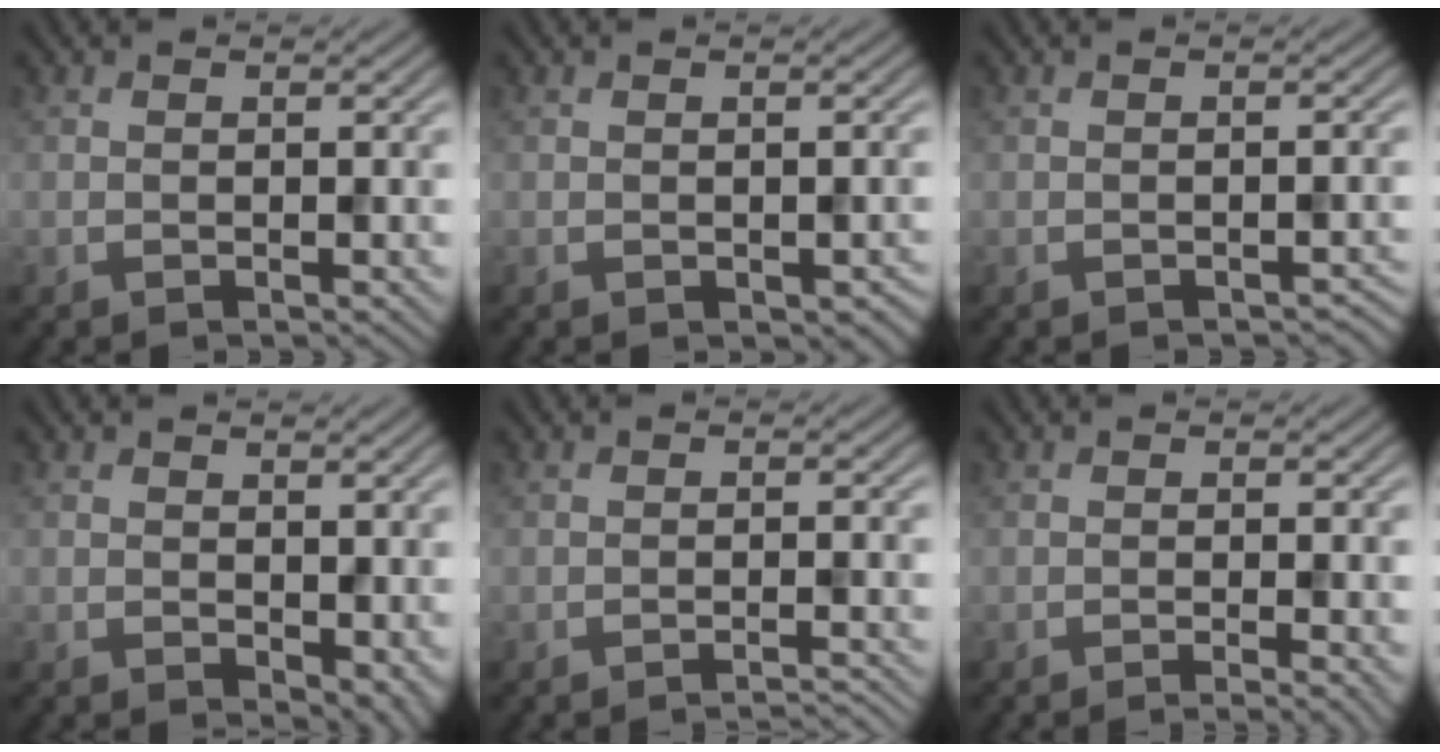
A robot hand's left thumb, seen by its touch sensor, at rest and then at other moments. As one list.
[{"total": 1.1, "force": [-0.3, 0.6, 0.9], "torque": [-0.010, -0.007, 0.000]}, {"total": 1.1, "force": [-0.9, 0.3, 0.6], "torque": [-0.006, -0.001, -0.010]}, {"total": 3.6, "force": [-0.1, 2.3, 2.8], "torque": [-0.040, -0.015, 0.004]}, {"total": 2.2, "force": [-1.8, 0.3, 1.2], "torque": [-0.007, 0.004, -0.036]}, {"total": 2.1, "force": [-0.8, 0.3, 1.9], "torque": [-0.025, -0.002, -0.019]}]